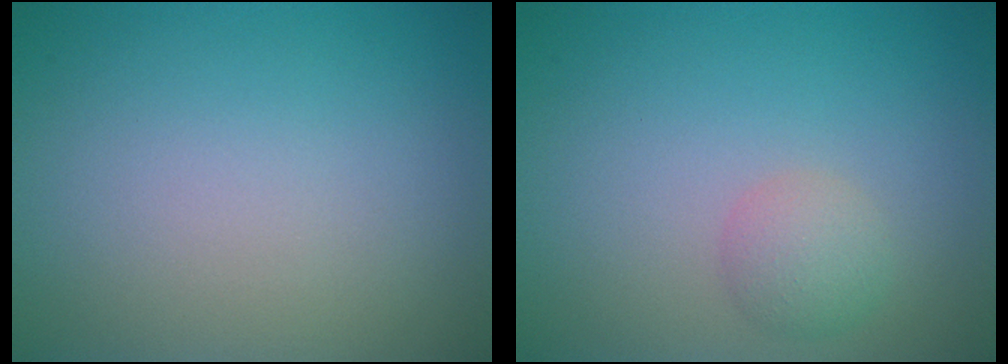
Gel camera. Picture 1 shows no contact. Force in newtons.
{"total": 1.9, "press": 1.9, "slide": 0.1}